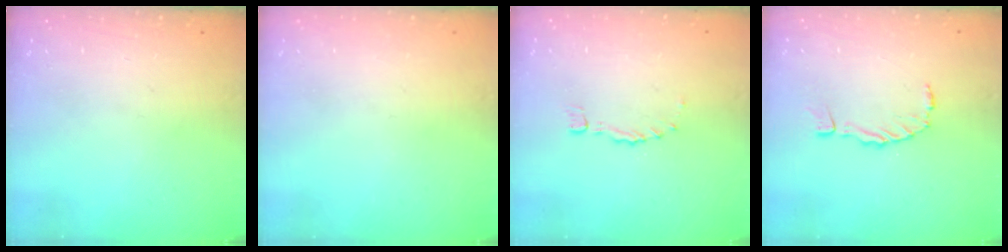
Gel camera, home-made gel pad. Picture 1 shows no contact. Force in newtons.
{"total": 0.0}
{"total": 0.0}
{"total": 1.2, "press": 1.2, "slide": 0.3}